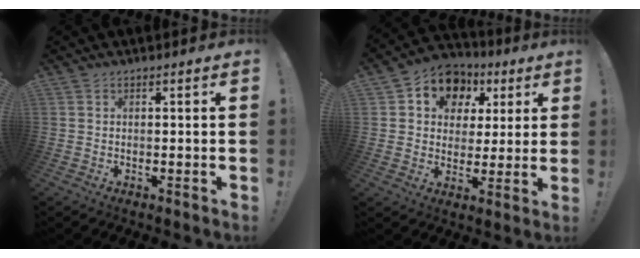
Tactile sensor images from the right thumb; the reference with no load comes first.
{"total": 10.7, "force": [4.3, 8.8, 4.1], "torque": [-0.058, -0.022, 0.083]}